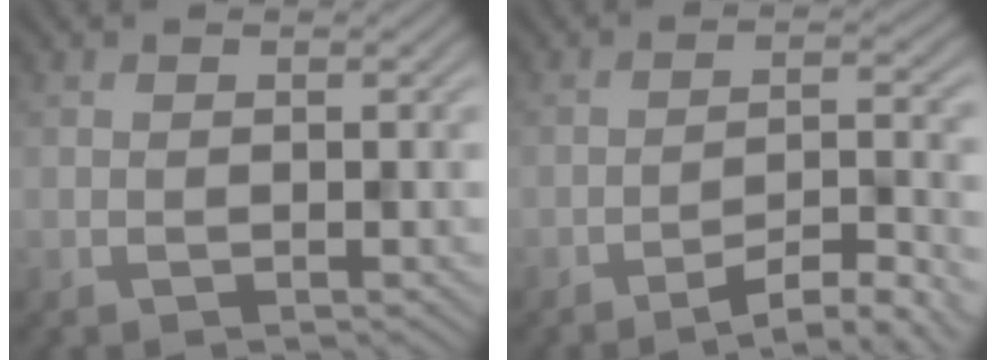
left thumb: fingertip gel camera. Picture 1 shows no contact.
{"total": 6.3, "force": [-4.7, 1.1, 4.0], "torque": [-0.067, 0.007, -0.067]}